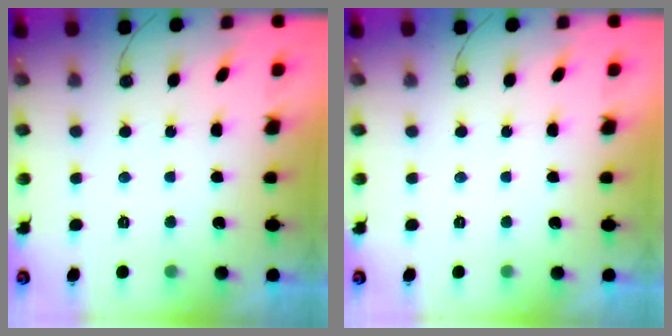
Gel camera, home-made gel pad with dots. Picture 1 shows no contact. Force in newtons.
{"total": 0.0}